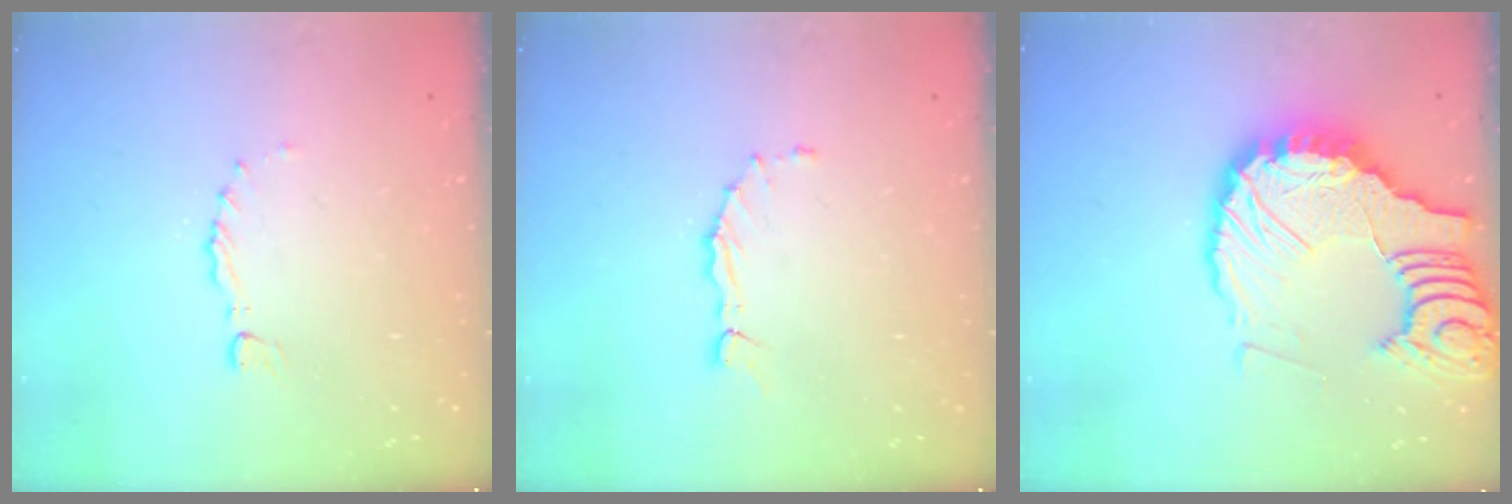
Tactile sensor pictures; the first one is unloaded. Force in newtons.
{"total": 1.6, "press": 1.6, "slide": 0.3}
{"total": 17.5, "press": 17.3, "slide": 2.1}